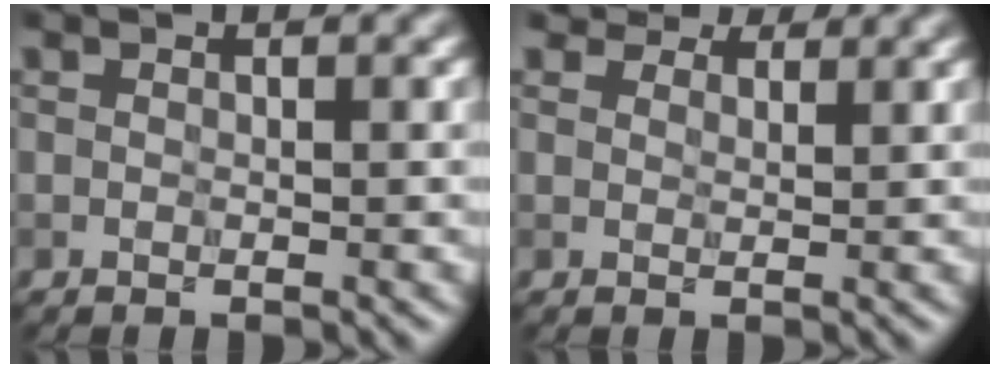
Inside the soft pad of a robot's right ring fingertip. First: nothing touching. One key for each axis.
{"total": 3.6, "fx": 3.1, "fy": 1.6, "fz": 1.0, "tx": -0.027, "ty": -0.011, "tz": 0.053}